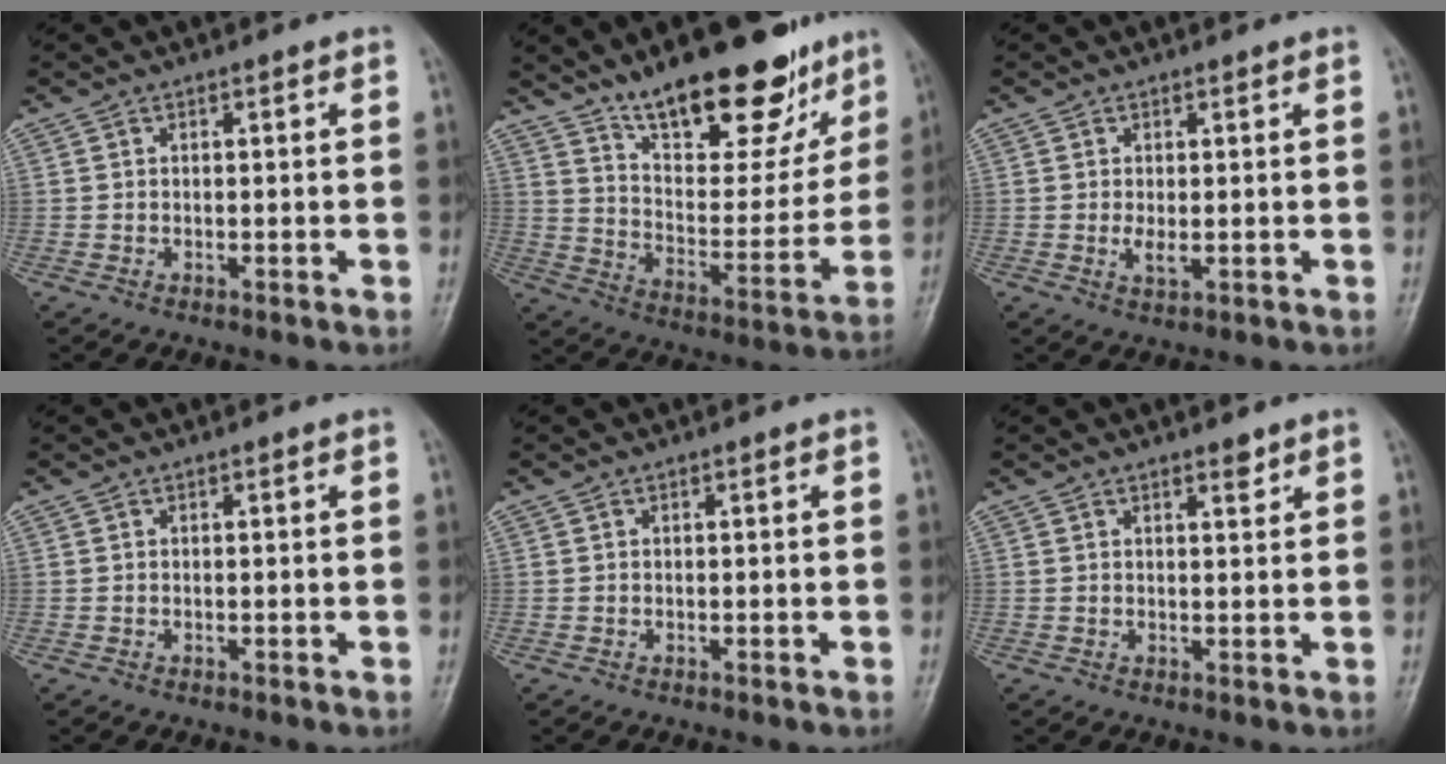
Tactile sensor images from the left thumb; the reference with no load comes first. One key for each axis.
{"total": 23.0, "fx": 16.1, "fy": 8.9, "fz": 13.8, "tx": -0.151, "ty": -0.084, "tz": 0.253}
{"total": 2.0, "fx": 0.1, "fy": 0.9, "fz": 1.8, "tx": -0.034, "ty": -0.006, "tz": 0.005}
{"total": 0.0}
{"total": 0.0}
{"total": 1.8, "fx": 1.4, "fy": 0.6, "fz": 1.0, "tx": -0.007, "ty": -0.009, "tz": 0.020}